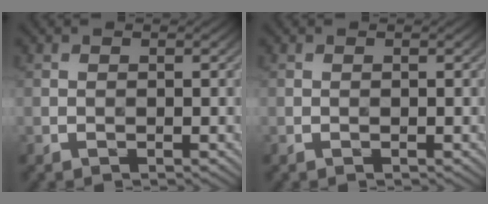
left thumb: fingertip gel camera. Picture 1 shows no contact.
{"total": 0.0}